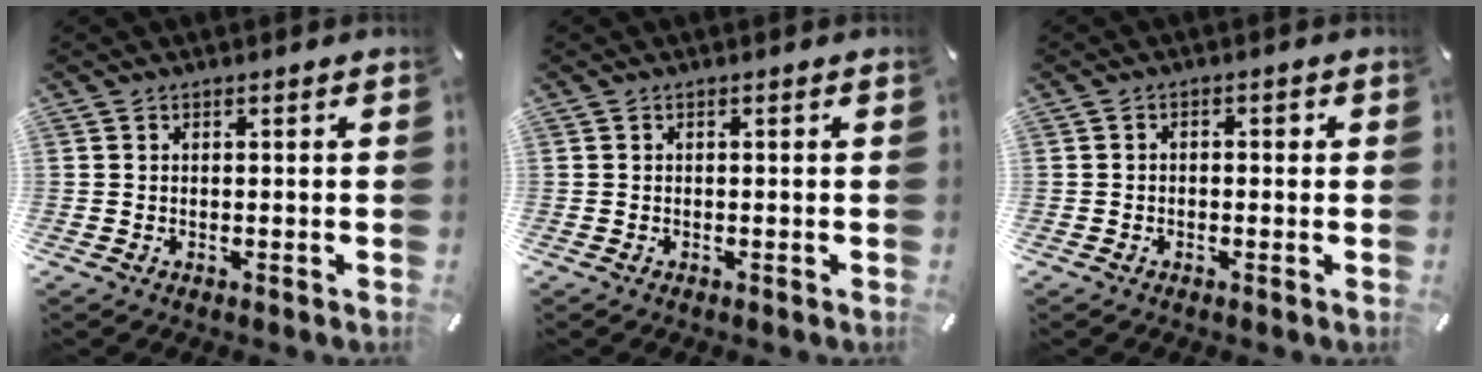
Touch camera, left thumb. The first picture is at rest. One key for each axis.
{"total": 0.0}
{"total": 1.6, "fx": -0.8, "fy": 1.0, "fz": 1.0, "tx": -0.021, "ty": 0.007, "tz": -0.019}